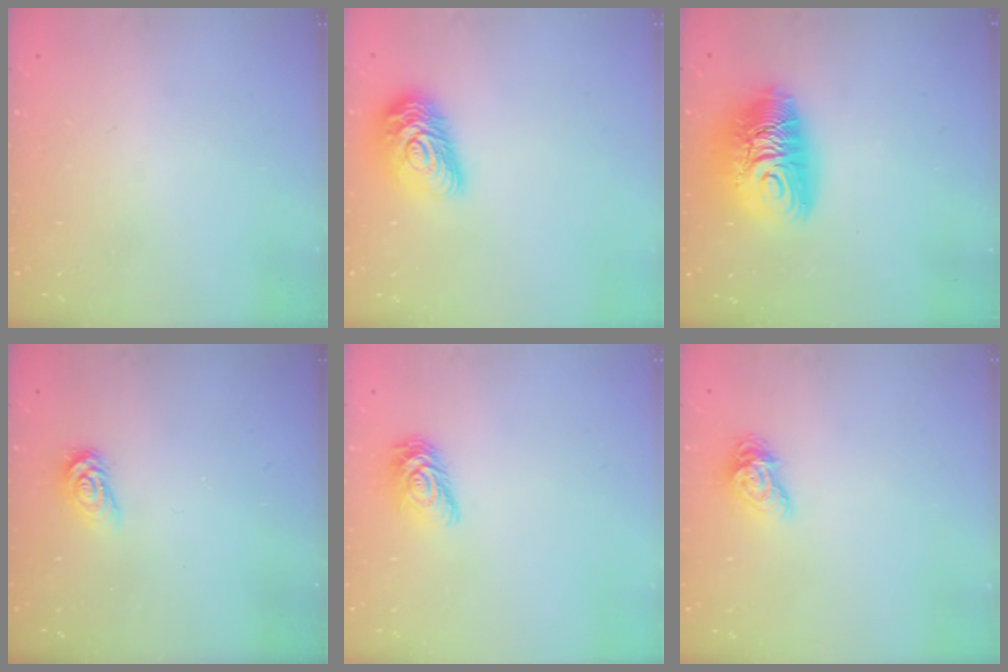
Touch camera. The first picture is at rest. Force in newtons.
{"total": 13.3, "press": 13.3, "slide": 0.6}
{"total": 13.1, "press": 13.1, "slide": 1.3}
{"total": 3.9, "press": 3.9, "slide": 0.4}
{"total": 8.5, "press": 8.5, "slide": 0.2}
{"total": 7.3, "press": 7.3, "slide": 0.6}